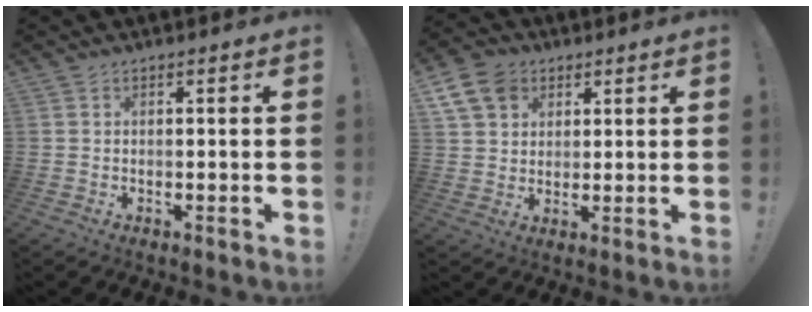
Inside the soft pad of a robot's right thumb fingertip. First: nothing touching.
{"total": 10.4, "force": [5.0, 8.0, 4.5], "torque": [-0.076, -0.016, 0.104]}